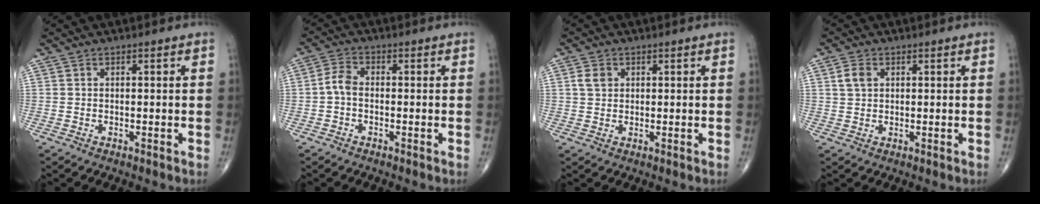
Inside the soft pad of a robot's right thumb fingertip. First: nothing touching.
{"total": 3.5, "force": [-0.7, 2.1, 2.6], "torque": [-0.053, 0.013, -0.022]}
{"total": 2.9, "force": [0.9, 2.3, 1.5], "torque": [-0.022, 0.001, 0.019]}
{"total": 3.1, "force": [1.0, 2.2, 1.9], "torque": [-0.035, 0.003, 0.021]}